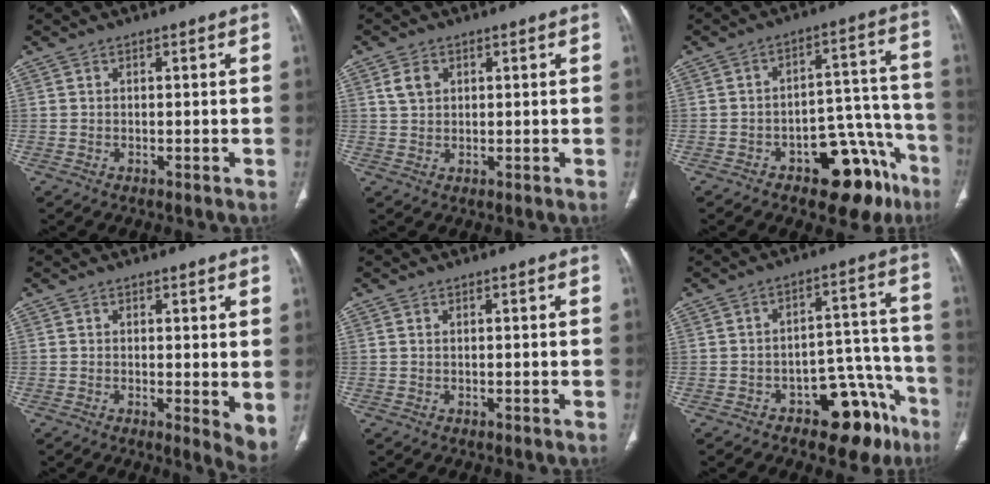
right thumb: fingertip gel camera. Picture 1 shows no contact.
{"total": 3.3, "force": [1.3, 2.4, 1.9], "torque": [-0.031, 0.002, 0.030]}
{"total": 15.5, "force": [-9.1, 7.8, 9.8], "torque": [-0.069, 0.087, -0.123]}
{"total": 4.6, "force": [0.6, 1.6, 4.3], "torque": [-0.058, -0.016, 0.009]}
{"total": 0.0}
{"total": 13.2, "force": [-8.0, 7.0, 7.7], "torque": [-0.045, 0.085, -0.109]}